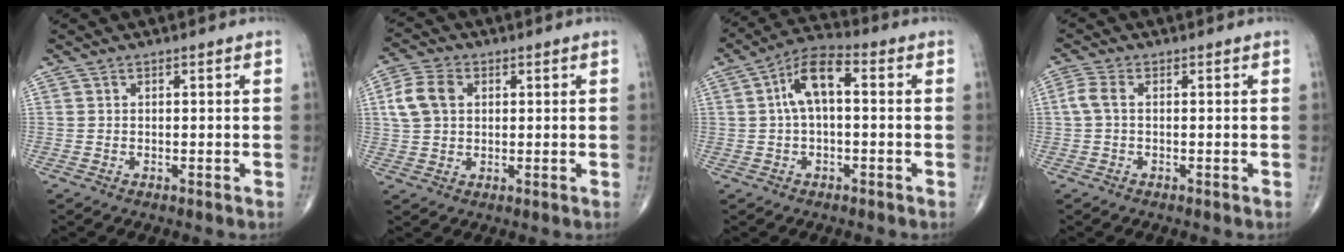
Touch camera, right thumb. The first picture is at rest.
{"total": 7.3, "force": [1.7, 5.3, 4.8], "torque": [-0.094, 0.011, 0.031]}
{"total": 8.6, "force": [0.8, 3.9, 7.6], "torque": [-0.137, 0.032, 0.004]}
{"total": 2.9, "force": [0.0, 1.4, 2.5], "torque": [-0.066, 0.004, -0.007]}